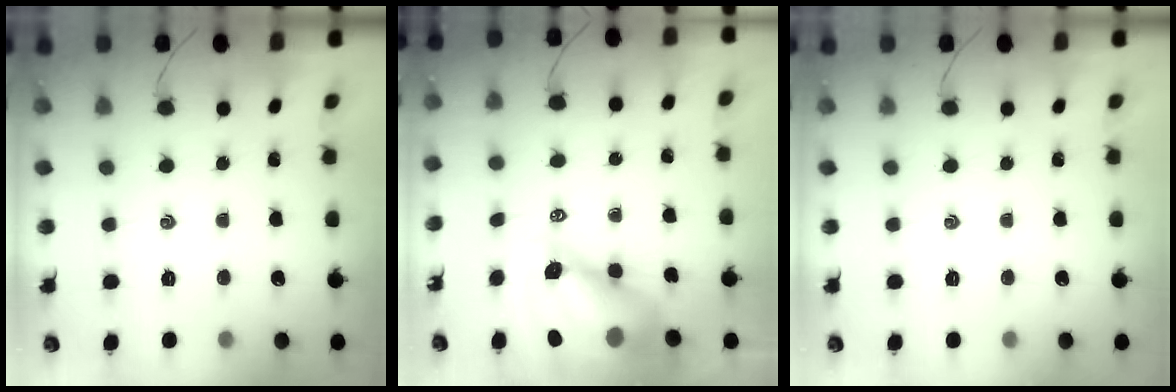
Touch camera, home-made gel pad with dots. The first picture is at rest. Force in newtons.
{"total": 12.7, "press": 12.1, "slide": 3.9}
{"total": 0.0}